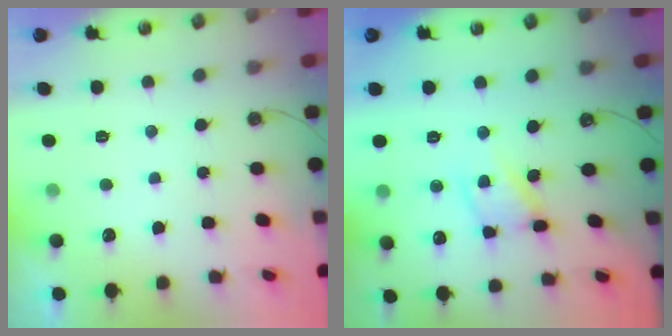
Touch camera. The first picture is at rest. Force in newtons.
{"total": 12.0, "press": 12.0, "slide": 0.8}